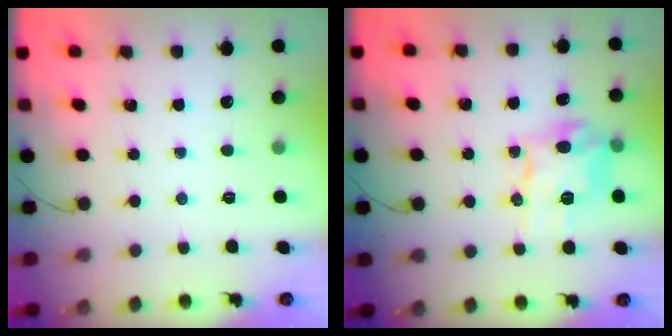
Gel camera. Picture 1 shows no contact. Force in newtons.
{"total": 11.7, "press": 11.6, "slide": 1.6}